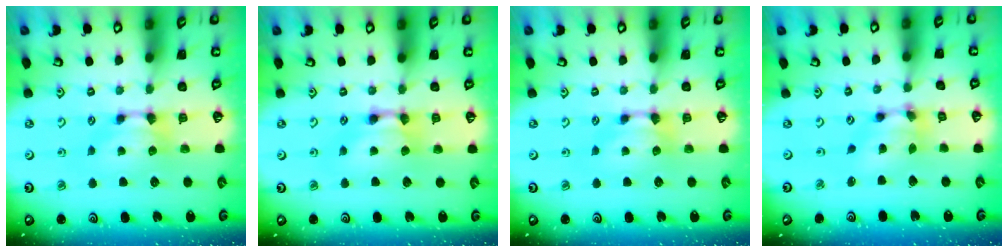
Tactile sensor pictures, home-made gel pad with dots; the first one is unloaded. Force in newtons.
{"total": 2.2, "press": 2.2, "slide": 0.1}
{"total": 0.0}
{"total": 6.4, "press": 6.0, "slide": 2.2}